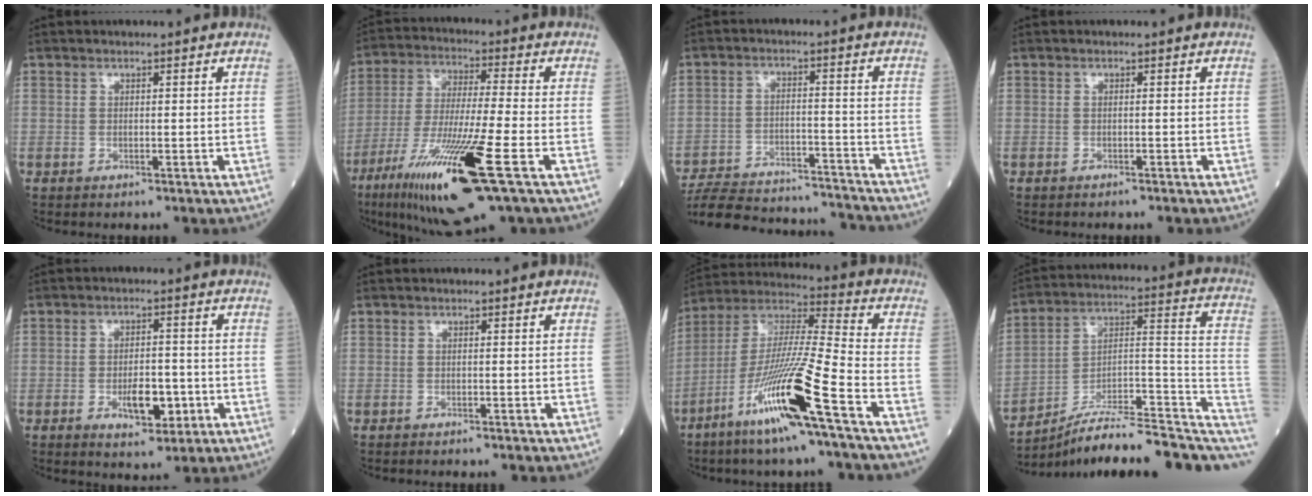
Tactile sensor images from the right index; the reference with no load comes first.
{"total": 18.0, "force": [-8.6, 0.8, 15.8], "torque": [-0.309, -0.044, -0.154]}
{"total": 21.1, "force": [-20.0, 3.3, 5.9], "torque": [-0.127, -0.008, -0.287]}
{"total": 1.2, "force": [-1.1, 0.1, 0.4], "torque": [-0.007, -0.001, -0.015]}
{"total": 6.0, "force": [-2.0, 2.5, 5.0], "torque": [-0.079, -0.001, -0.024]}
{"total": 1.6, "force": [-1.5, 0.1, 0.6], "torque": [-0.010, -0.002, -0.017]}
{"total": 16.9, "force": [-8.5, -0.7, 14.6], "torque": [-0.302, -0.028, -0.165]}
{"total": 18.8, "force": [-15.4, 3.6, 10.2], "torque": [-0.107, 0.058, -0.235]}